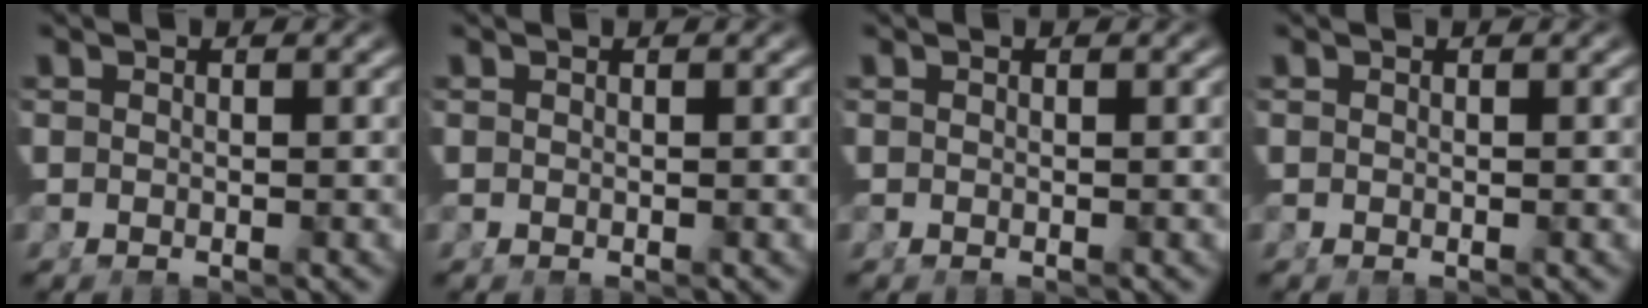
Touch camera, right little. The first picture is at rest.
{"total": 0.0}
{"total": 0.0}
{"total": 0.0}